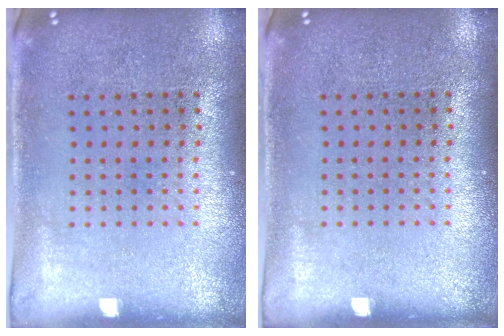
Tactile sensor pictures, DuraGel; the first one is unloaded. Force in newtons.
{"total": 0.0}